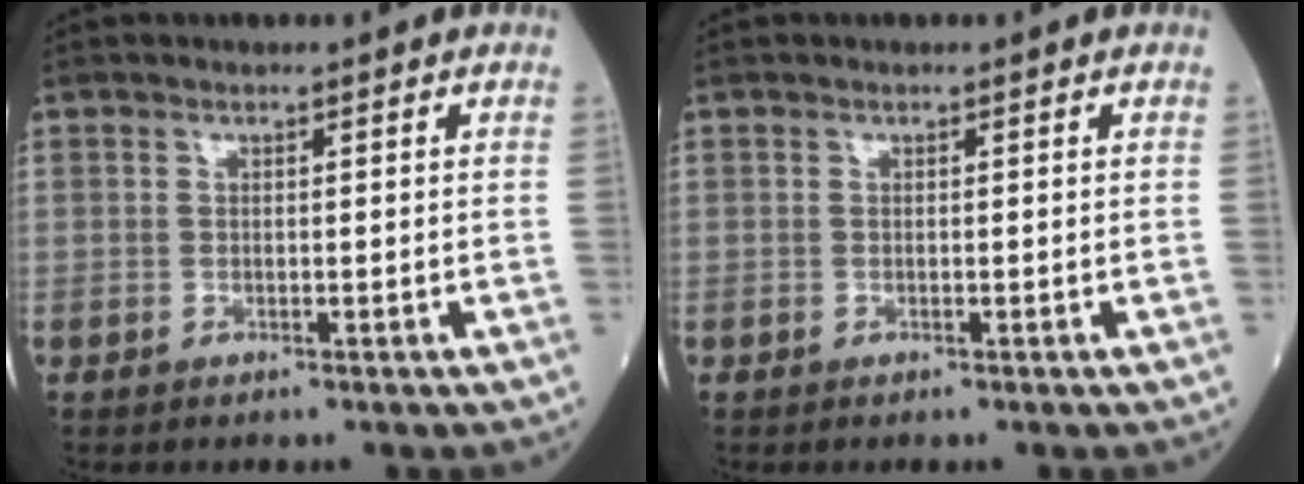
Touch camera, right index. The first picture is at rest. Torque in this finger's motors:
{"motor_torque": [-0.01, 0.00, 0.00, 0.00]}